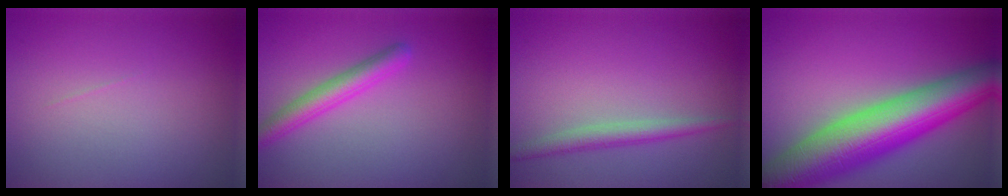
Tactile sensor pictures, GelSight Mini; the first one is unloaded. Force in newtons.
{"total": 3.0, "press": 3.0, "slide": 0.1}
{"total": 2.1, "press": 2.1, "slide": 0.0}
{"total": 11.7, "press": 11.7, "slide": 0.4}